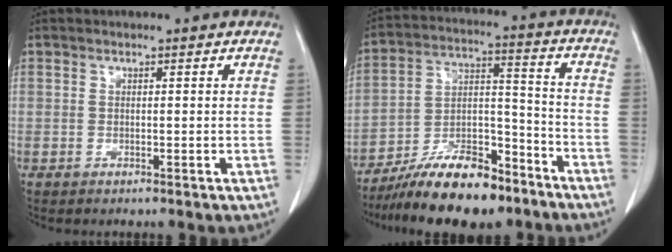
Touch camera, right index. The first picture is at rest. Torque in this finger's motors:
{"motor_torque": [0.29, -0.59, 0.28, 0.03]}